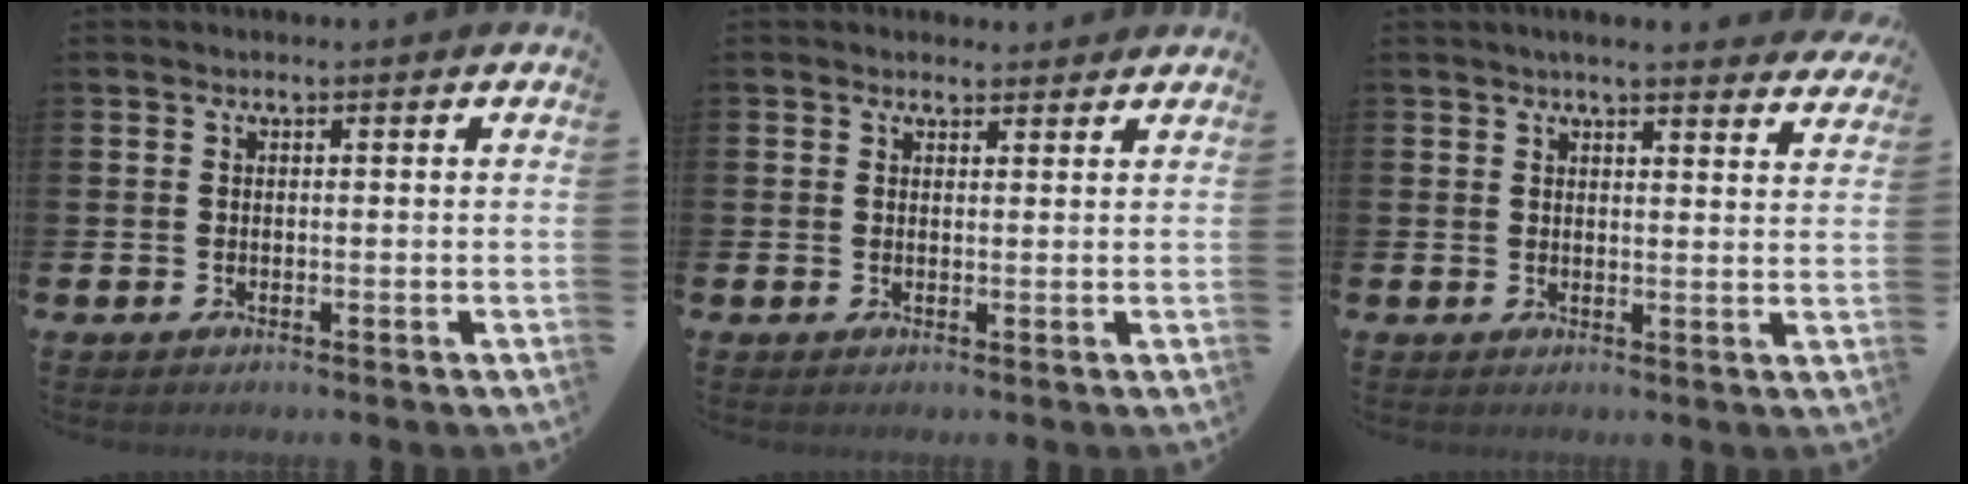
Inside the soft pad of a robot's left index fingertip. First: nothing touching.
{"total": 1.5, "force": [1.4, 0.6, 0.0], "torque": [0.006, -0.001, 0.024]}
{"total": 3.2, "force": [3.2, 0.1, 0.7], "torque": [-0.020, -0.012, 0.057]}